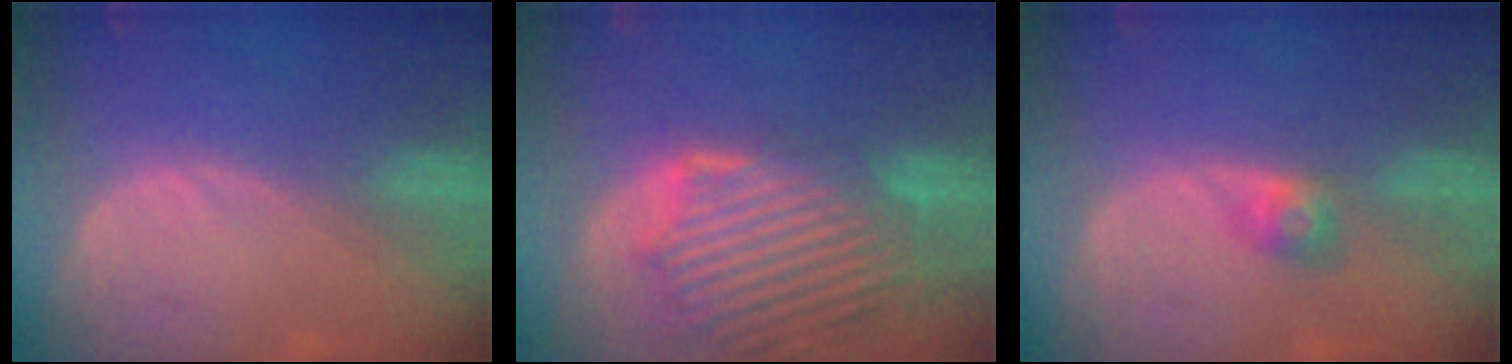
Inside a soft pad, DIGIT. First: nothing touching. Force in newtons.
{"total": 13.5, "press": 11.7, "slide": 6.8}
{"total": 2.8, "press": 2.6, "slide": 1.0}